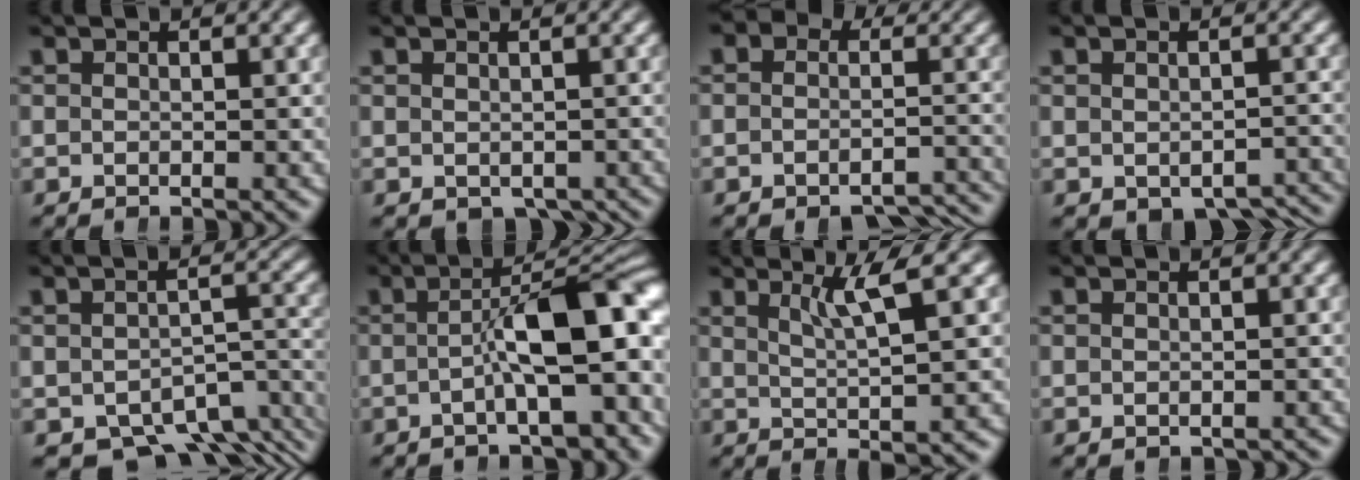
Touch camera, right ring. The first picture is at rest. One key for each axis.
{"total": 2.2, "fx": -1.7, "fy": 1.1, "fz": 0.9, "tx": -0.001, "ty": -0.015, "tz": -0.012}
{"total": 4.5, "fx": -3.8, "fy": 2.0, "fz": 1.2, "tx": -0.016, "ty": -0.018, "tz": -0.058}
{"total": 5.6, "fx": -4.7, "fy": 2.2, "fz": 2.2, "tx": -0.020, "ty": -0.023, "tz": -0.056}
{"total": 7.4, "fx": -5.3, "fy": 3.7, "fz": 3.5, "tx": -0.031, "ty": -0.027, "tz": -0.071}
{"total": 7.6, "fx": -1.5, "fy": 1.7, "fz": 7.2, "tx": -0.106, "ty": 0.005, "tz": -0.018}
{"total": 3.3, "fx": 1.4, "fy": -0.6, "fz": 3.0, "tx": -0.045, "ty": -0.006, "tz": 0.033}
{"total": 0.7, "fx": -0.6, "fy": 0.2, "fz": 0.0, "tx": -0.005, "ty": -0.005, "tz": -0.006}